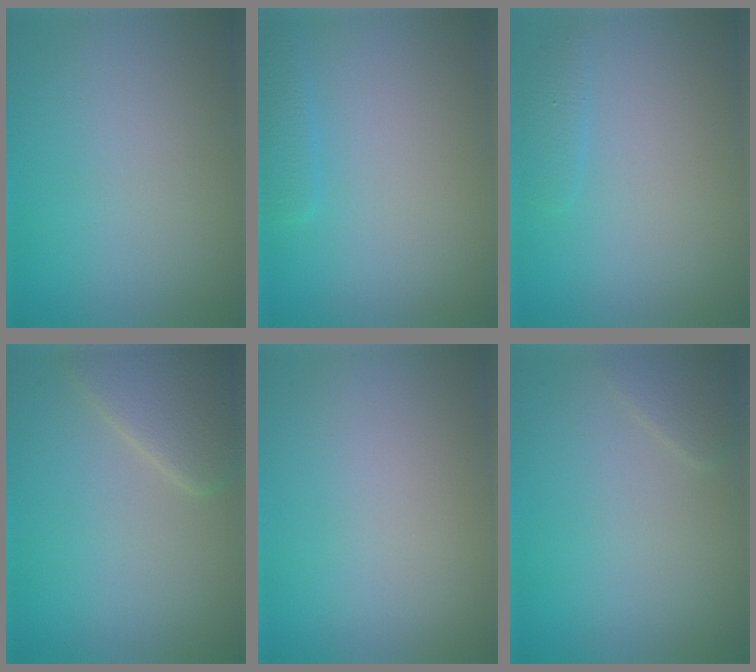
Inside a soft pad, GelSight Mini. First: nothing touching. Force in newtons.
{"total": 1.4, "press": 1.4, "slide": 0.1}
{"total": 1.1, "press": 1.1, "slide": 0.1}
{"total": 3.5, "press": 3.5, "slide": 0.3}
{"total": 0.0}
{"total": 1.2, "press": 1.2, "slide": 0.0}